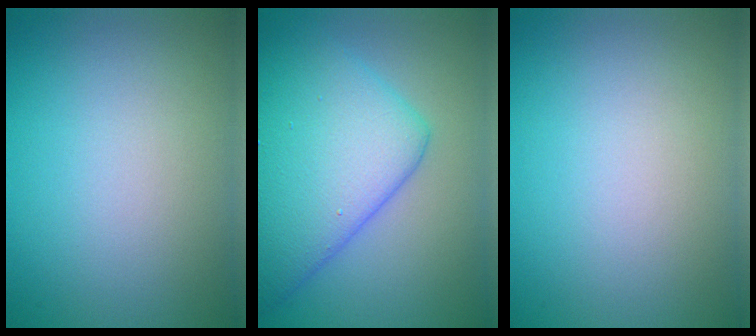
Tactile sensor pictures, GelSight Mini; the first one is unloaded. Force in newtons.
{"total": 9.5, "press": 9.5, "slide": 0.2}
{"total": 0.0}